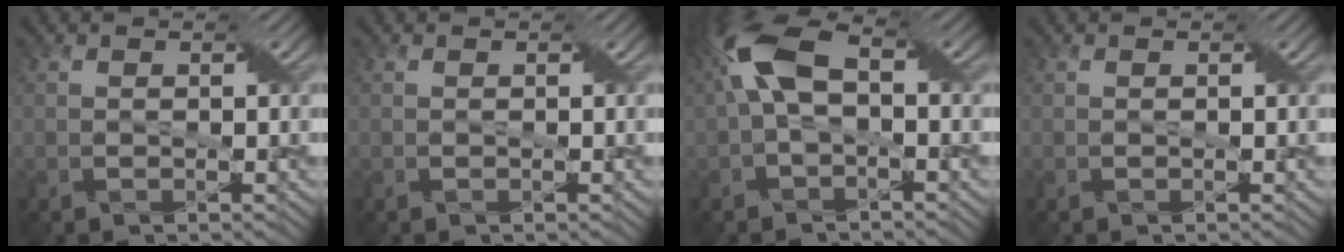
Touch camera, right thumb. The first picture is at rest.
{"total": 0.0}
{"total": 8.9, "force": [0.9, 4.5, 7.6], "torque": [-0.176, 0.028, 0.005]}
{"total": 0.0}